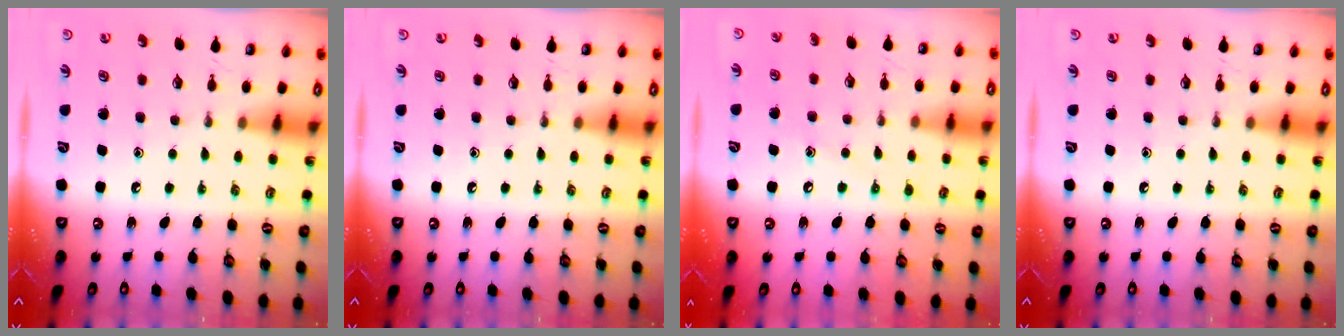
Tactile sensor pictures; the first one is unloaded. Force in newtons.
{"total": 0.0}
{"total": 7.2, "press": 7.2, "slide": 0.7}
{"total": 0.0}